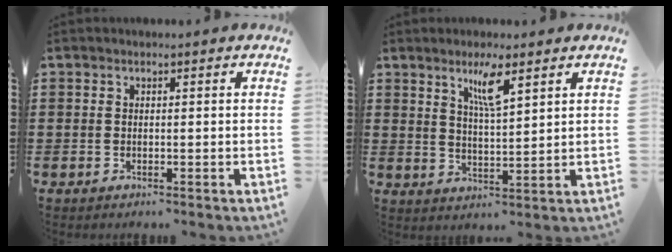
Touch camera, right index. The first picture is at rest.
{"total": 5.1, "force": [3.2, 0.9, 3.9], "torque": [-0.078, 0.003, 0.052]}